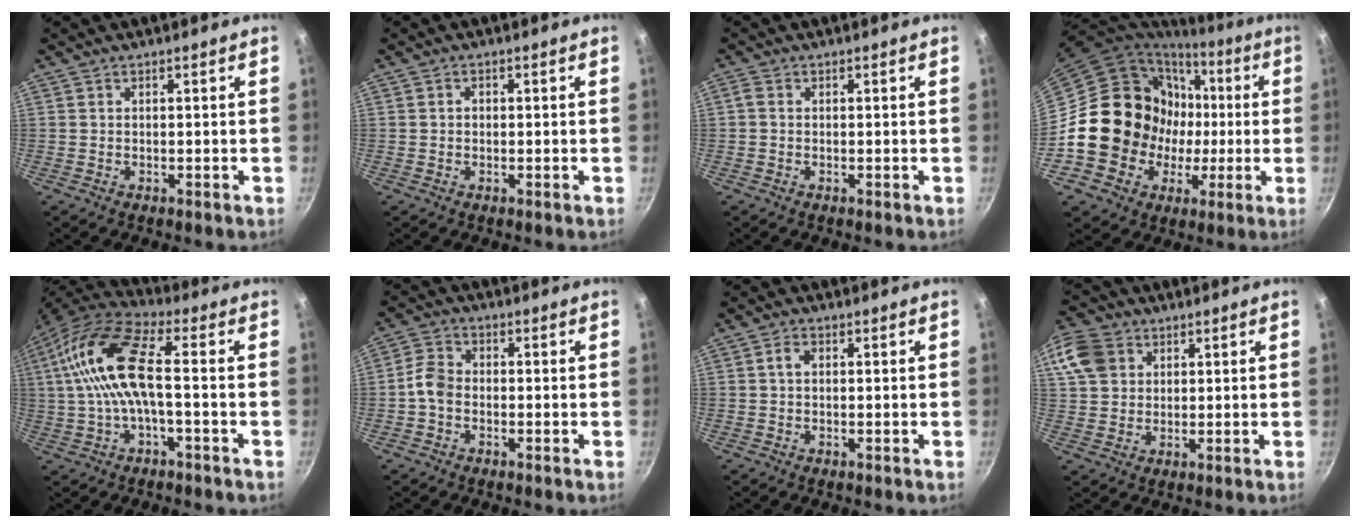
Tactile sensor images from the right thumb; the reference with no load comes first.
{"total": 1.0, "force": [-0.1, 0.9, 0.5], "torque": [-0.007, 0.005, -0.002]}
{"total": 1.2, "force": [-0.1, 1.0, 0.7], "torque": [-0.016, 0.004, -0.004]}
{"total": 21.2, "force": [-0.4, 18.9, 9.6], "torque": [-0.146, 0.029, 0.008]}
{"total": 15.7, "force": [0.3, 6.2, 14.4], "torque": [-0.290, 0.033, -0.007]}
{"total": 4.4, "force": [-1.3, 3.3, 2.7], "torque": [-0.051, 0.021, -0.037]}
{"total": 1.9, "force": [0.2, 1.4, 1.3], "torque": [-0.021, 0.005, 0.002]}
{"total": 11.3, "force": [4.3, 9.1, 5.1], "torque": [-0.103, 0.008, 0.076]}